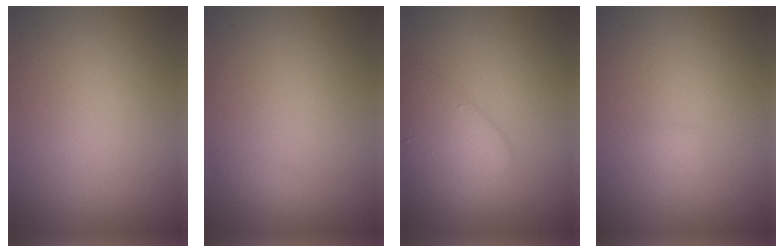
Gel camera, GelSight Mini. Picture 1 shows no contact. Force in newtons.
{"total": 0.6, "press": 0.6, "slide": 0.0}
{"total": 4.1, "press": 4.0, "slide": 0.3}
{"total": 0.7, "press": 0.7, "slide": 0.1}